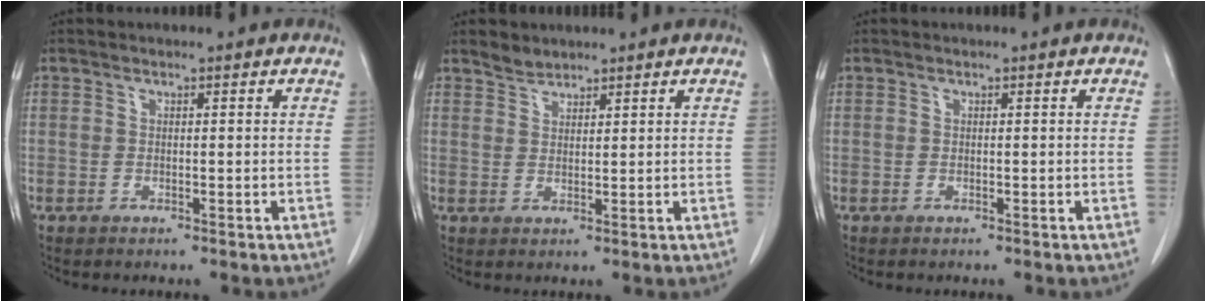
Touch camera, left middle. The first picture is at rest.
{"total": 2.0, "force": [1.9, 0.6, 0.1], "torque": [-0.004, 0.000, 0.037]}
{"total": 0.0}